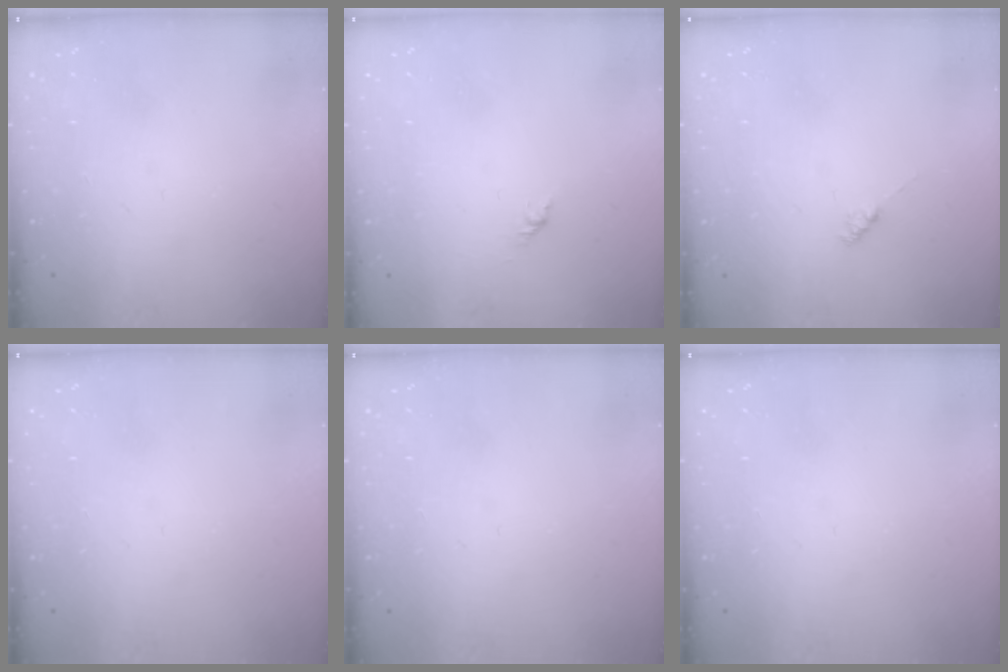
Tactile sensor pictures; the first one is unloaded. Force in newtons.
{"total": 1.7, "press": 1.6, "slide": 0.7}
{"total": 2.1, "press": 2.0, "slide": 0.5}
{"total": 0.0}
{"total": 0.0}
{"total": 0.0}